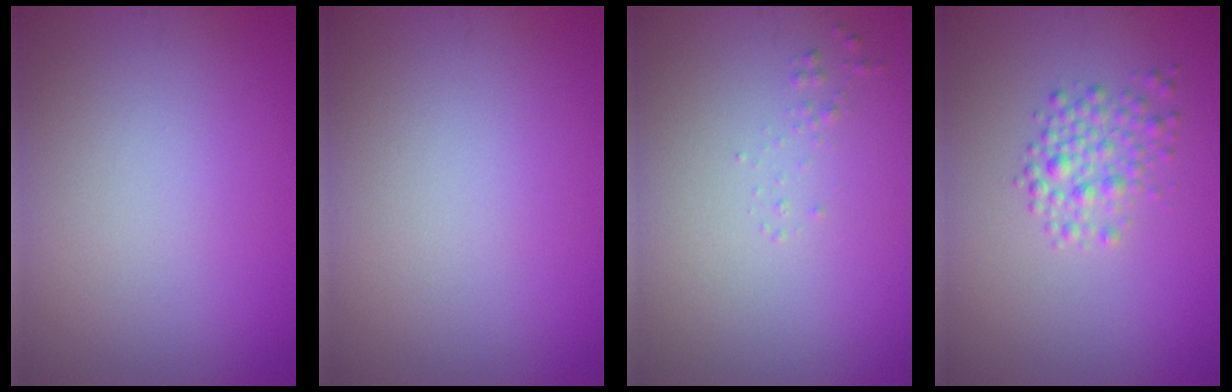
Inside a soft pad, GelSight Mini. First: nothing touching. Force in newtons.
{"total": 0.0}
{"total": 0.6, "press": 0.6, "slide": 0.0}
{"total": 2.6, "press": 2.6, "slide": 0.1}